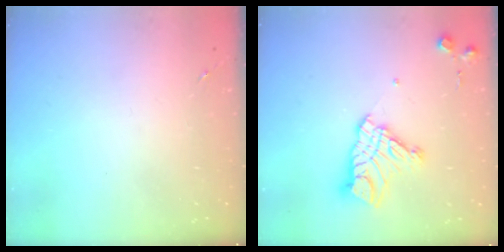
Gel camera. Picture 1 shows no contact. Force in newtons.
{"total": 14.5, "press": 14.5, "slide": 1.3}